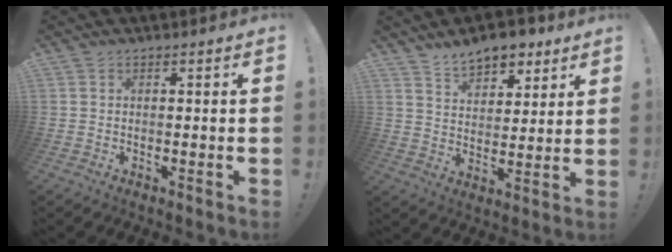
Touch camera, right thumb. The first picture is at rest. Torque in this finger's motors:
{"motor_torque": [-0.03, 0.16, 0.16, 0.24, 0.19]}